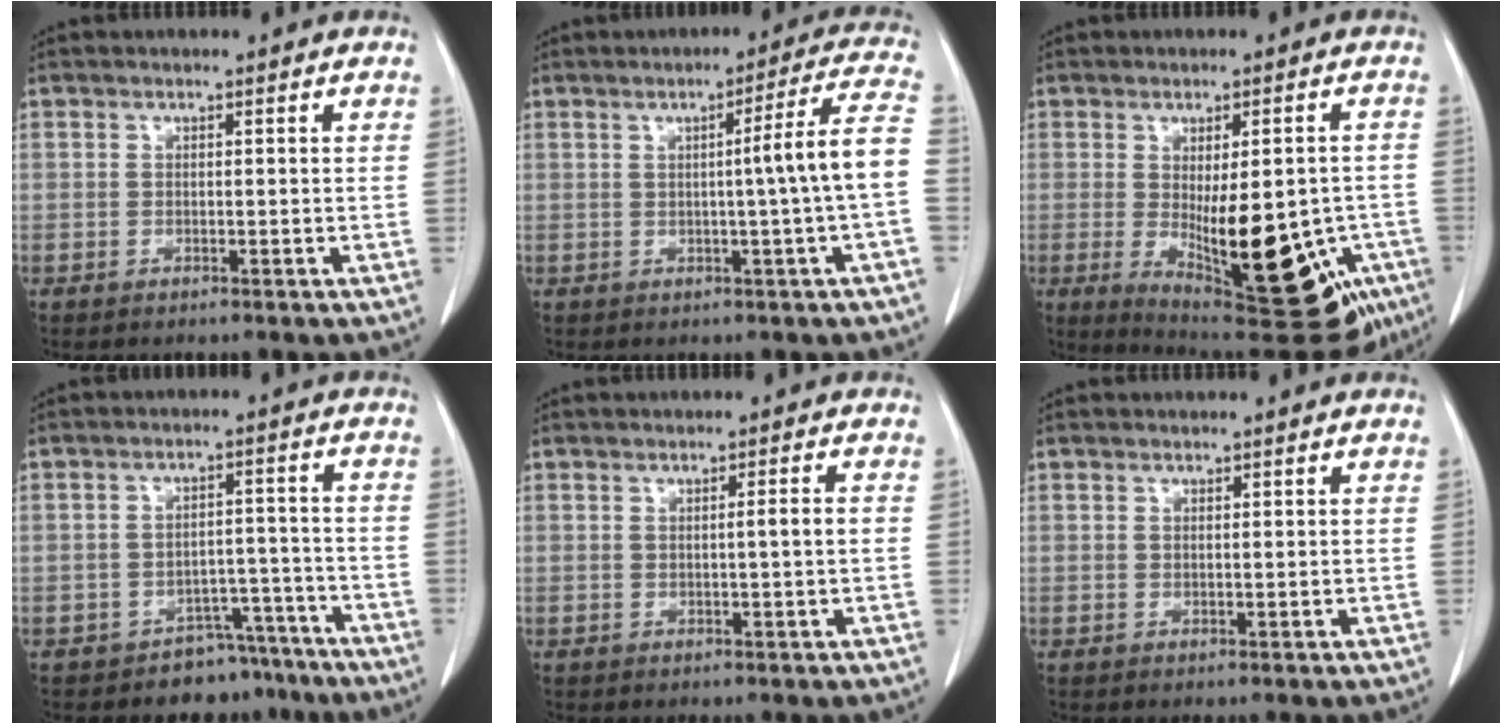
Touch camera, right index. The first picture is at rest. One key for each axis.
{"total": 8.6, "fx": -0.7, "fy": -1.7, "fz": 8.4, "tx": -0.111, "ty": 0.009, "tz": -0.009}
{"total": 20.5, "fx": -6.9, "fy": 6.4, "fz": 18.2, "tx": -0.204, "ty": -0.019, "tz": -0.077}
{"total": 6.9, "fx": -5.6, "fy": 4.0, "fz": 0.3, "tx": 0.020, "ty": 0.051, "tz": -0.078}
{"total": 1.9, "fx": 0.0, "fy": -0.3, "fz": 1.9, "tx": -0.030, "ty": 0.000, "tz": 0.000}
{"total": 0.0}